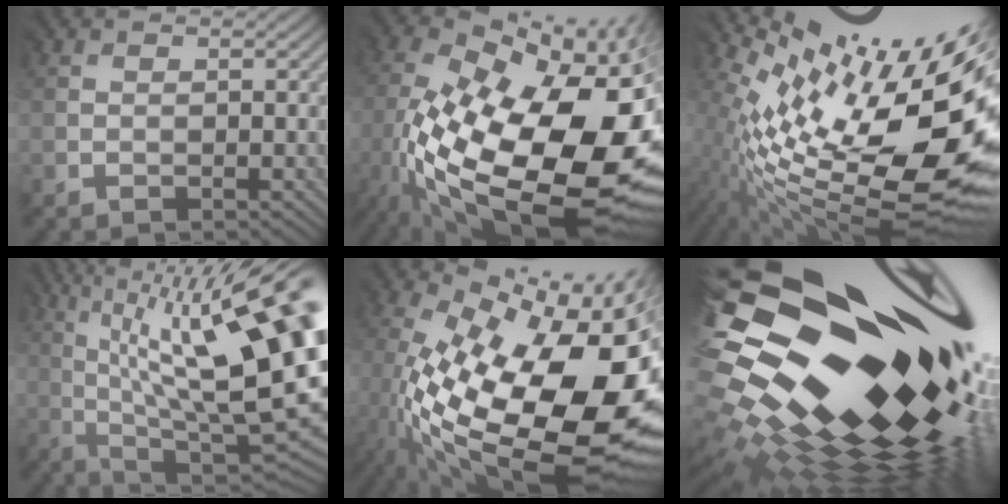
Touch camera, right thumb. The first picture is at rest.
{"total": 20.1, "force": [-6.2, 9.6, 16.5], "torque": [-0.325, -0.053, -0.083]}
{"total": 16.6, "force": [1.2, 6.3, 15.3], "torque": [-0.258, -0.035, 0.030]}
{"total": 19.3, "force": [4.2, 5.1, 18.1], "torque": [-0.261, 0.025, 0.078]}
{"total": 19.3, "force": [-4.3, 8.7, 16.7], "torque": [-0.325, -0.058, -0.053]}
{"total": 19.4, "force": [1.9, 10.2, 16.3], "torque": [-0.307, -0.005, 0.024]}